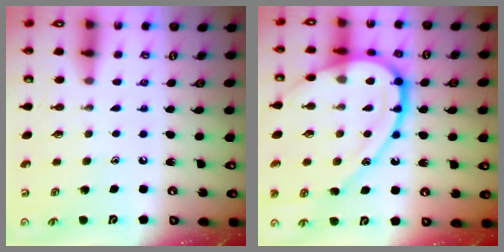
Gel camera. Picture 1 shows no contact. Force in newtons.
{"total": 21.7, "press": 21.6, "slide": 1.7}